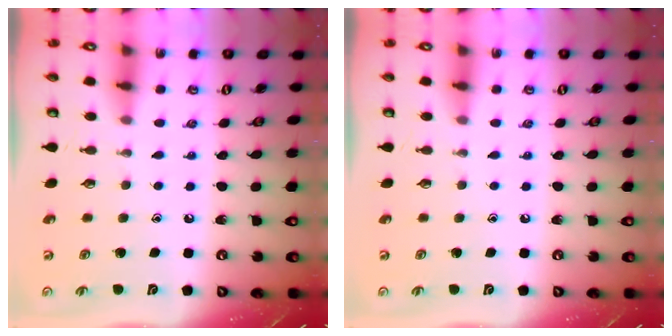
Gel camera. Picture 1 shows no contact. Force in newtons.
{"total": 0.0}